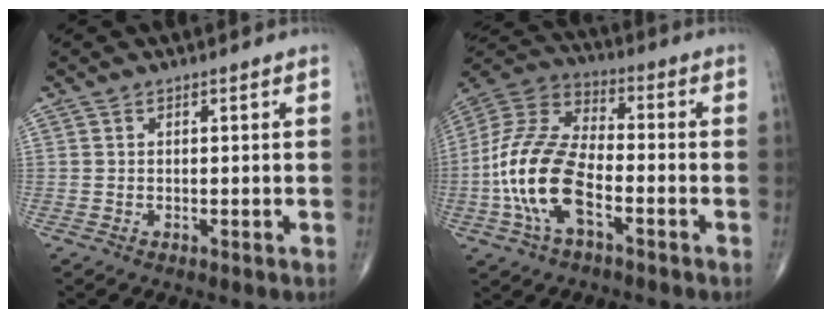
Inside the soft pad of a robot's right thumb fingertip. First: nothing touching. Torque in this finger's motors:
{"motor_torque": [0.70, 0.53, 1.52, -0.32, 0.55]}